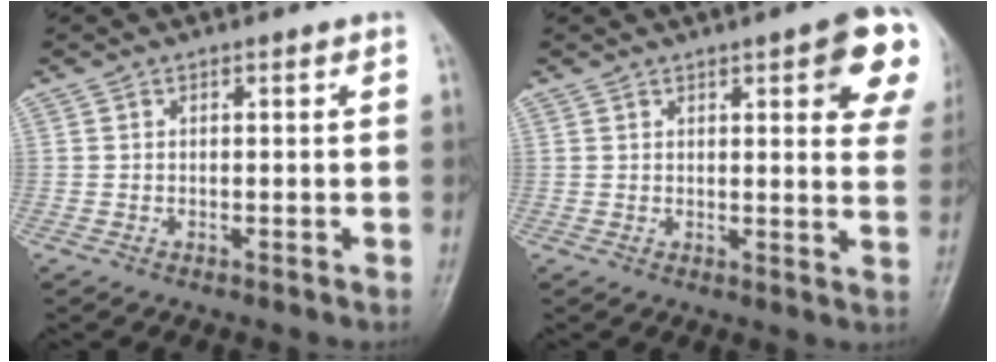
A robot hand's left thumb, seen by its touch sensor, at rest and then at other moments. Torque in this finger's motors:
{"motor_torque": [2.31, 2.27, 0.32, -0.52, 0.13]}